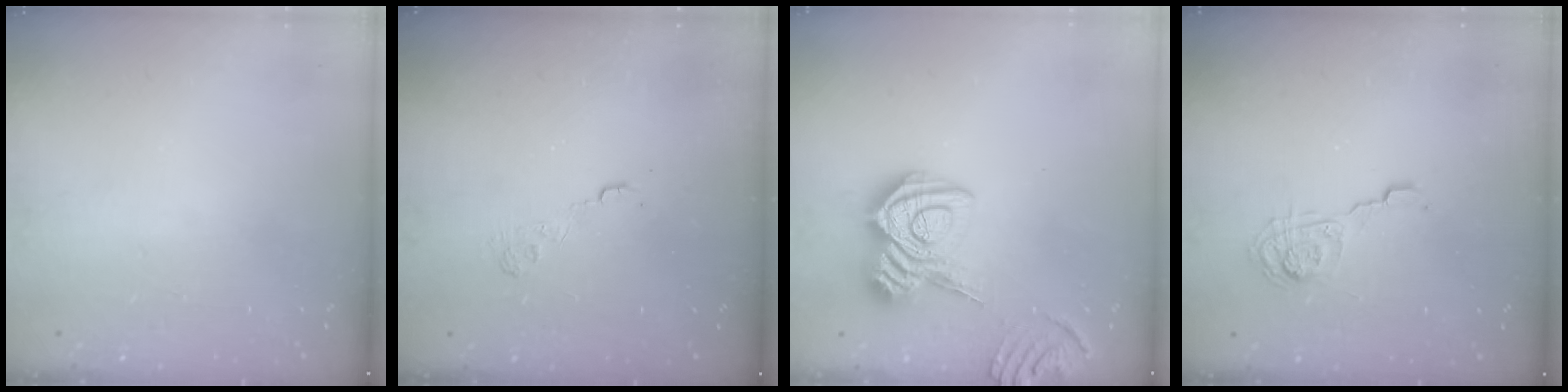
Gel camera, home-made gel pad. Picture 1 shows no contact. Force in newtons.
{"total": 3.7, "press": 3.4, "slide": 1.4}
{"total": 16.8, "press": 16.8, "slide": 1.1}
{"total": 7.4, "press": 7.4, "slide": 0.3}